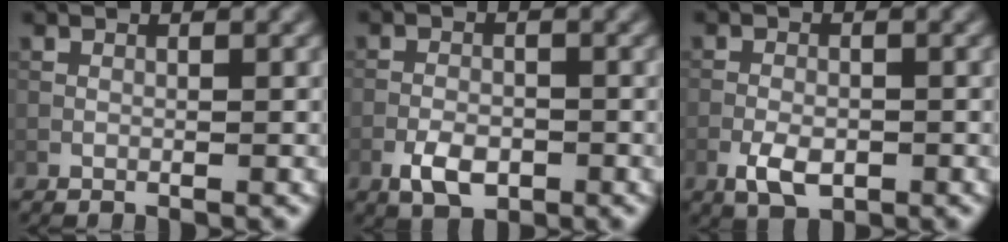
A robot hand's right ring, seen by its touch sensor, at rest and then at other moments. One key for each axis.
{"total": 3.3, "fx": -1.7, "fy": 1.8, "fz": 2.2, "tx": -0.039, "ty": -0.001, "tz": -0.033}
{"total": 3.3, "fx": -1.5, "fy": 1.7, "fz": 2.3, "tx": -0.042, "ty": -0.002, "tz": -0.029}